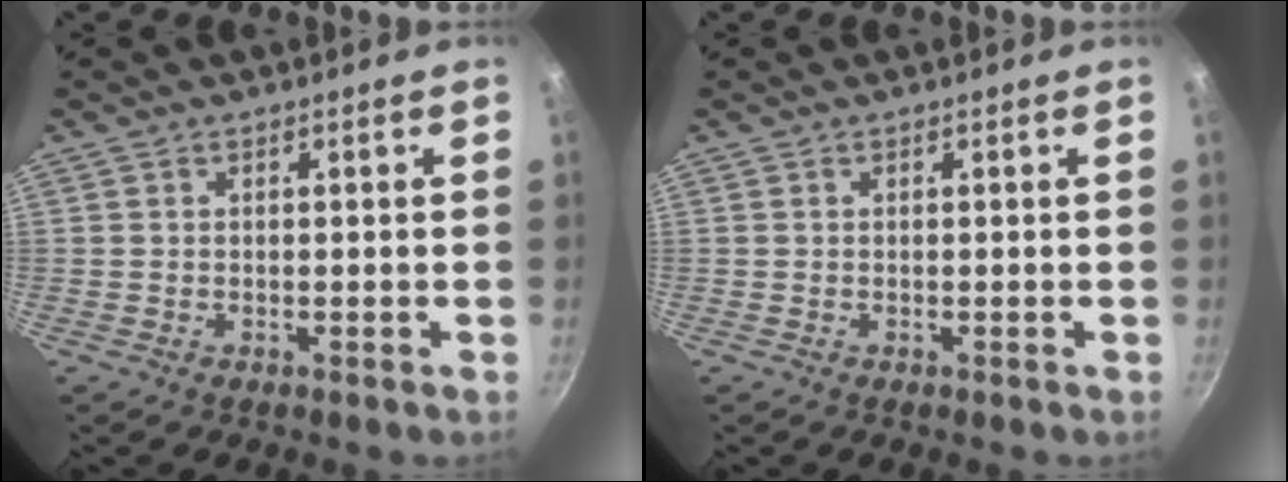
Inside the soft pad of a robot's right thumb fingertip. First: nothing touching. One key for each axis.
{"total": 0.0}